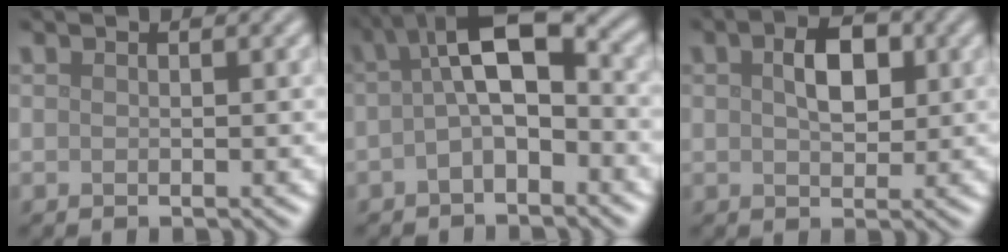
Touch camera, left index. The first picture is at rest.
{"total": 5.8, "force": [-0.1, 2.4, 5.3], "torque": [-0.091, 0.017, -0.015]}
{"total": 4.0, "force": [0.9, 2.3, 3.1], "torque": [-0.055, 0.006, 0.013]}